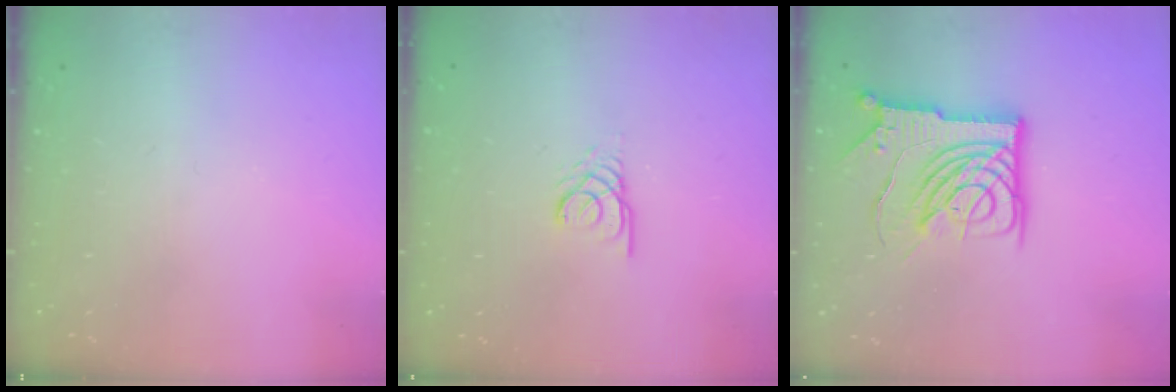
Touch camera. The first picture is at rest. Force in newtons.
{"total": 2.4, "press": 2.4, "slide": 0.1}
{"total": 14.0, "press": 13.9, "slide": 1.7}